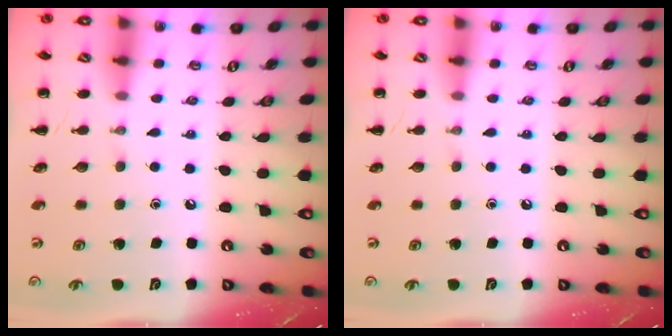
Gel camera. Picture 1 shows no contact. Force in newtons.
{"total": 0.0}